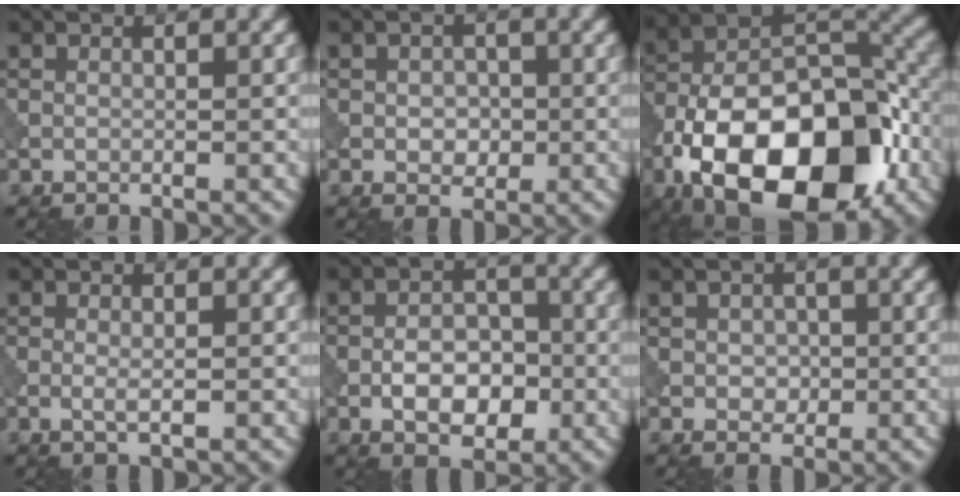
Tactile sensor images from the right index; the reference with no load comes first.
{"total": 1.9, "force": [-0.4, 1.4, 1.3], "torque": [-0.016, -0.001, -0.002]}
{"total": 18.8, "force": [-8.8, 10.4, 13.0], "torque": [-0.220, -0.005, -0.145]}
{"total": 1.2, "force": [-0.4, 0.3, 1.2], "torque": [-0.018, -0.001, -0.004]}
{"total": 4.5, "force": [-1.7, 2.7, 3.3], "torque": [-0.041, 0.008, -0.028]}
{"total": 1.5, "force": [-0.3, 1.2, 0.8], "torque": [-0.010, -0.001, -0.001]}